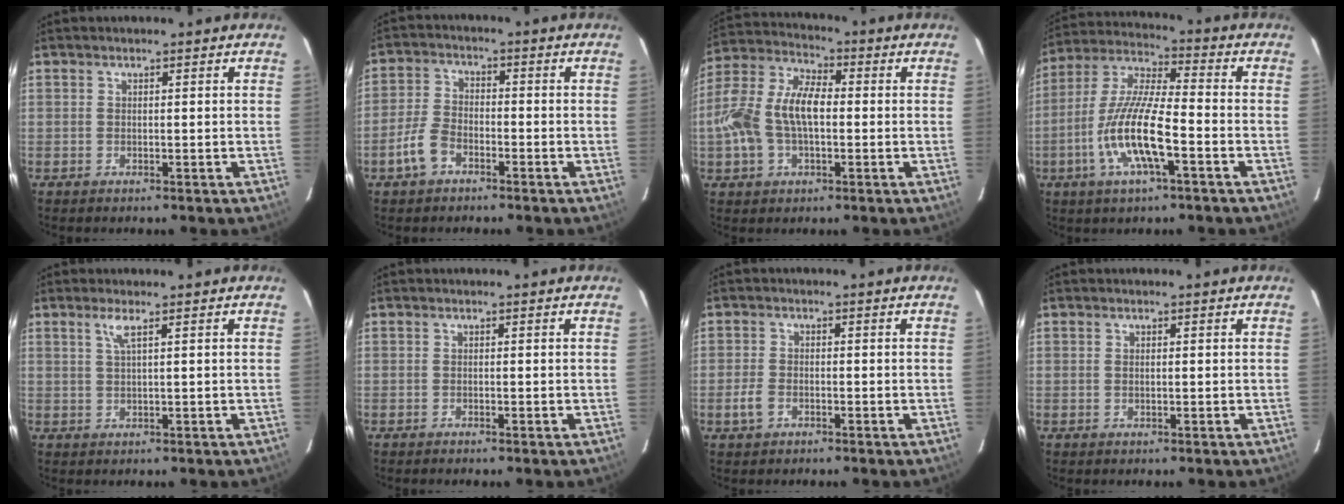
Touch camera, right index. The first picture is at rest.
{"total": 5.9, "force": [-3.4, 3.4, 3.4], "torque": [-0.079, 0.007, -0.066]}
{"total": 13.5, "force": [-1.2, 7.7, 11.0], "torque": [-0.233, 0.019, -0.023]}
{"total": 13.8, "force": [-5.0, 2.8, 12.5], "torque": [-0.260, -0.007, -0.099]}
{"total": 2.1, "force": [1.1, -0.3, 1.8], "torque": [-0.036, -0.001, 0.023]}
{"total": 0.0}
{"total": 3.3, "force": [-1.6, 2.2, 1.8], "torque": [-0.047, 0.001, -0.032]}
{"total": 0.6, "force": [0.1, 0.3, 0.5], "torque": [-0.010, 0.001, 0.002]}